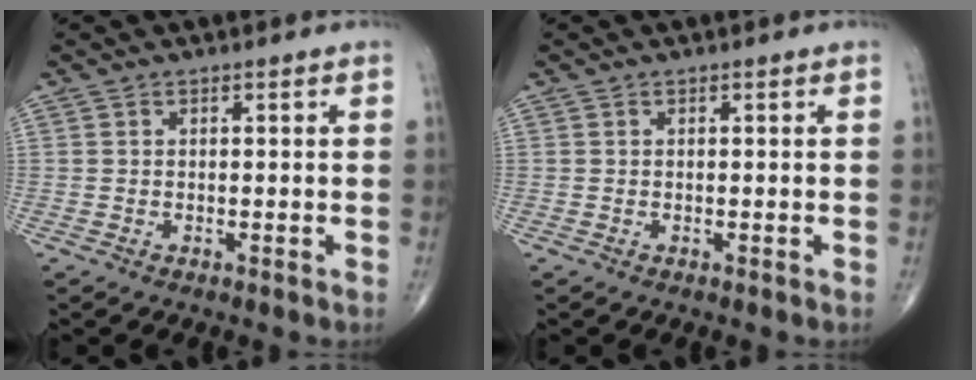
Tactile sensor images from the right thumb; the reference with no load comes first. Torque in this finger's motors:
{"motor_torque": [0.00, 0.00, 0.01, 0.00, 0.00]}